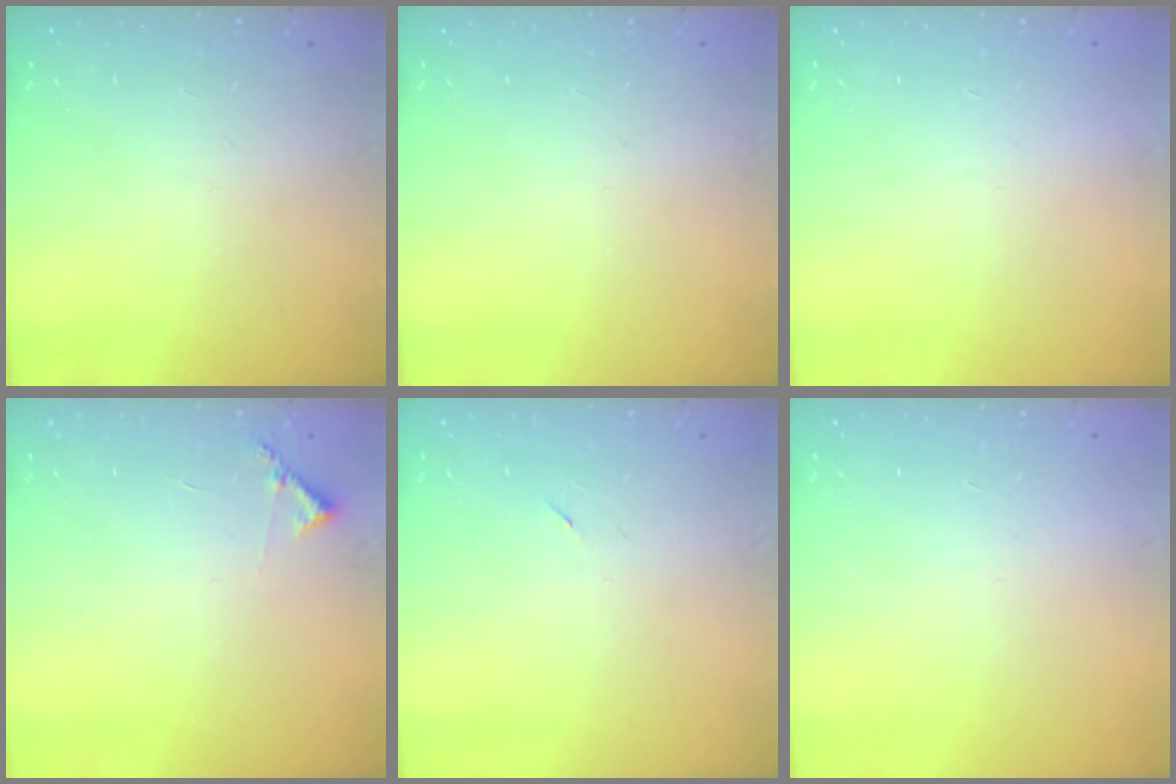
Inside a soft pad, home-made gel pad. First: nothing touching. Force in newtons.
{"total": 0.0}
{"total": 1.5, "press": 1.5, "slide": 0.1}
{"total": 6.4, "press": 6.4, "slide": 0.5}
{"total": 2.2, "press": 1.9, "slide": 1.2}
{"total": 1.5, "press": 1.5, "slide": 0.1}